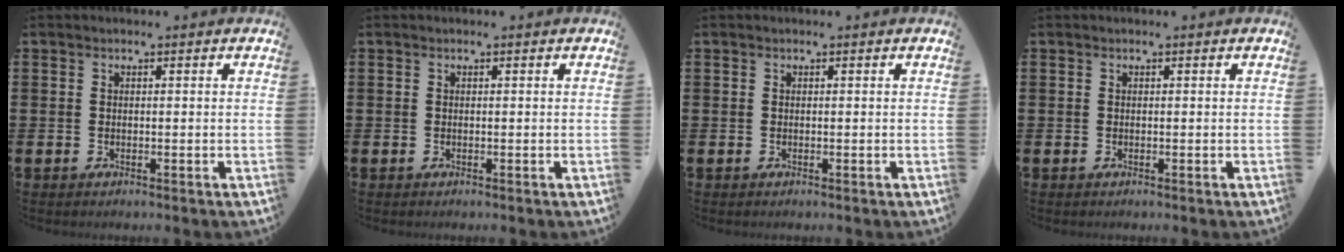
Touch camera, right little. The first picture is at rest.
{"total": 0.0}
{"total": 0.0}
{"total": 0.0}